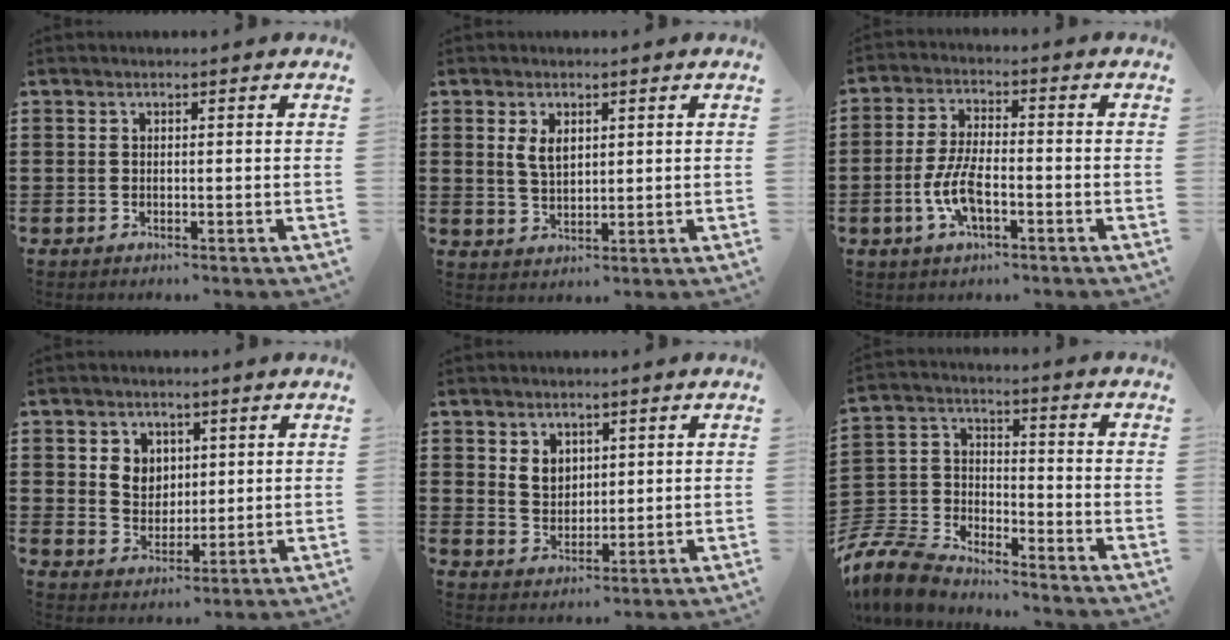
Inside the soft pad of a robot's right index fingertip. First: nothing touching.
{"total": 3.4, "force": [1.3, 1.9, 2.5], "torque": [-0.047, 0.004, 0.021]}
{"total": 7.3, "force": [-2.3, 2.8, 6.4], "torque": [-0.147, -0.008, -0.048]}
{"total": 4.5, "force": [1.8, 3.9, 1.2], "torque": [-0.033, 0.012, 0.030]}
{"total": 3.7, "force": [2.0, 2.9, 1.2], "torque": [-0.034, 0.010, 0.038]}
{"total": 8.2, "force": [-7.8, 1.8, 1.7], "torque": [-0.074, 0.000, -0.168]}